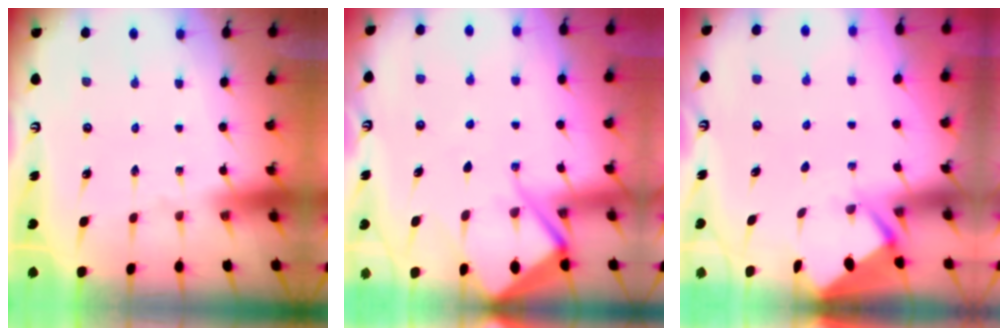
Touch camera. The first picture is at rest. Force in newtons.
{"total": 8.0, "press": 7.9, "slide": 1.0}
{"total": 2.8, "press": 2.7, "slide": 0.4}